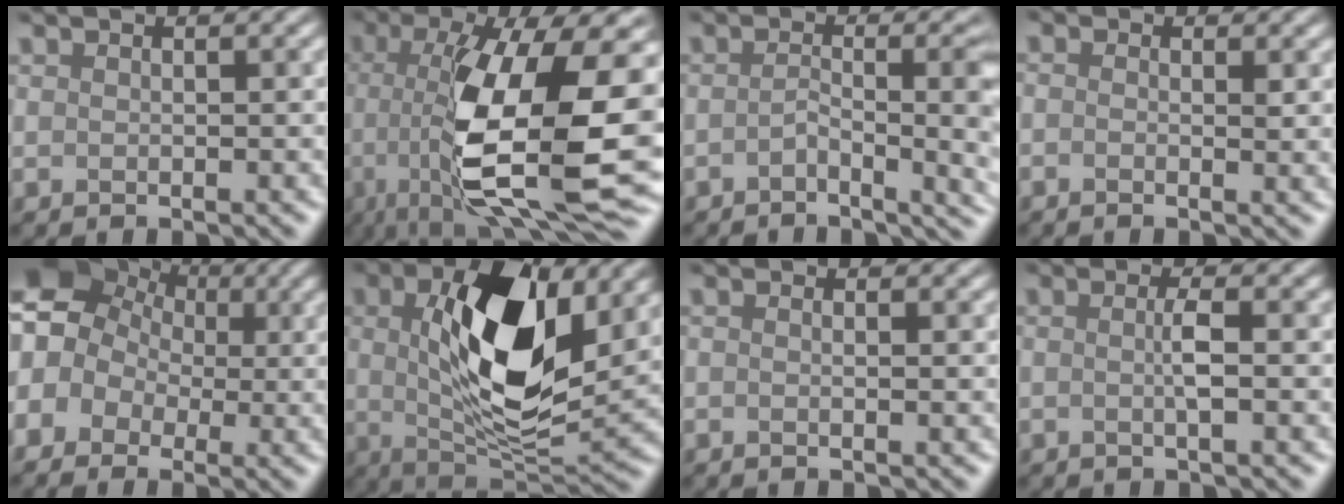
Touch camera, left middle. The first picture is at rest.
{"total": 12.1, "force": [-2.5, 3.2, 11.4], "torque": [-0.227, -0.013, -0.014]}
{"total": 4.8, "force": [-1.7, 0.9, 4.4], "torque": [-0.069, -0.005, -0.009]}
{"total": 1.4, "force": [-0.9, -0.9, -0.5], "torque": [-0.014, -0.011, 0.003]}
{"total": 6.1, "force": [0.0, 5.9, 1.6], "torque": [-0.069, 0.019, -0.014]}
{"total": 8.5, "force": [1.6, 3.2, 7.7], "torque": [-0.158, 0.003, 0.050]}
{"total": 1.1, "force": [0.1, 0.7, 0.9], "torque": [0.008, 0.003, -0.013]}
{"total": 1.1, "force": [-0.6, -1.0, 0.1], "torque": [-0.030, -0.005, 0.008]}